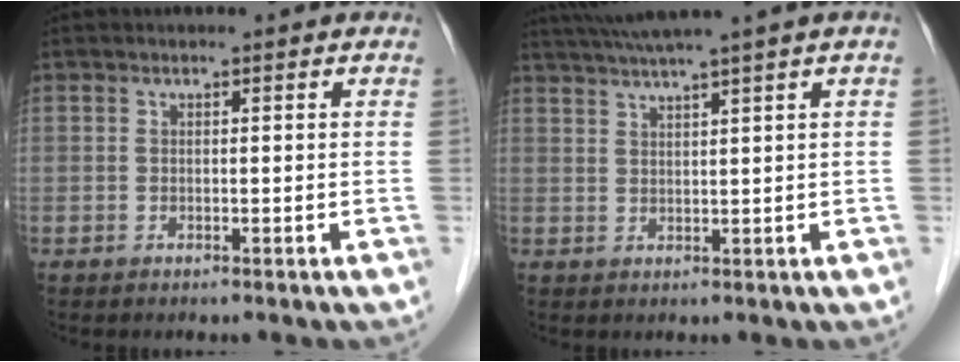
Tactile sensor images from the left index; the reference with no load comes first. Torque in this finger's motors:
{"motor_torque": [0.99, -1.15, 0.16, 0.15]}